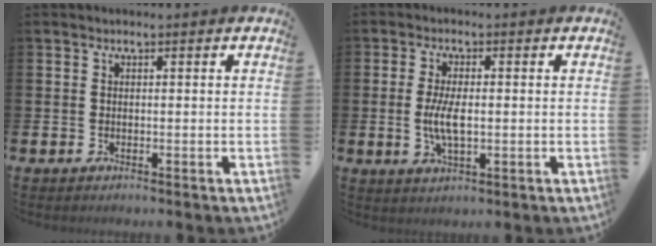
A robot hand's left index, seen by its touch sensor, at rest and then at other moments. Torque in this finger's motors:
{"motor_torque": [0.75, -0.27, 0.22, 0.14]}